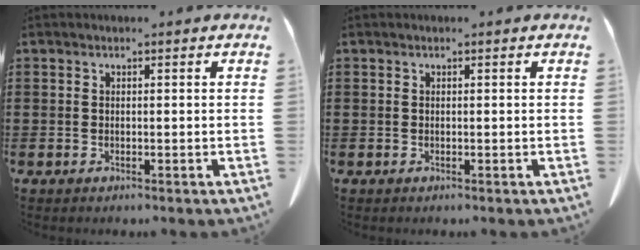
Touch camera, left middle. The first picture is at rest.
{"total": 0.0}